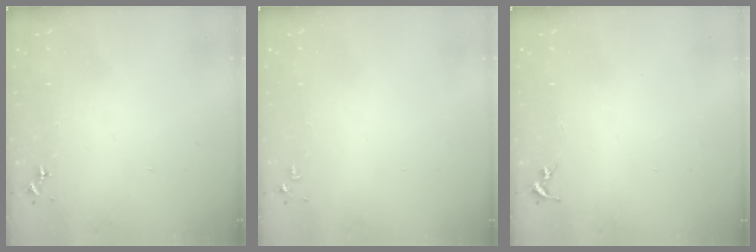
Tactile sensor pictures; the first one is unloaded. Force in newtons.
{"total": 2.8, "press": 2.8, "slide": 0.4}
{"total": 0.0}